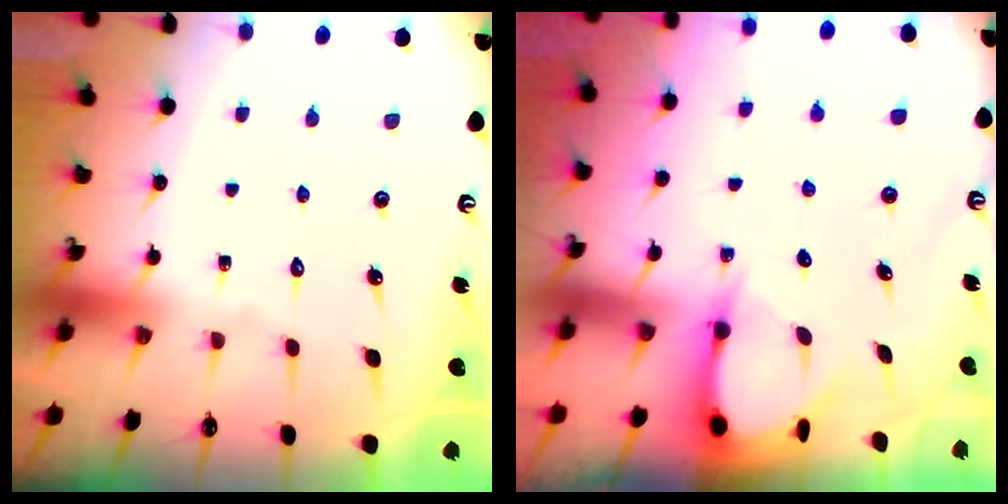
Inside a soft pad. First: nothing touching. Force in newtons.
{"total": 3.6, "press": 3.5, "slide": 0.3}